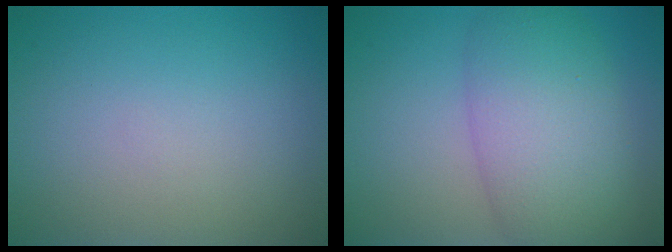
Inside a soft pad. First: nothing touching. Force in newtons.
{"total": 7.9, "press": 7.9, "slide": 0.3}